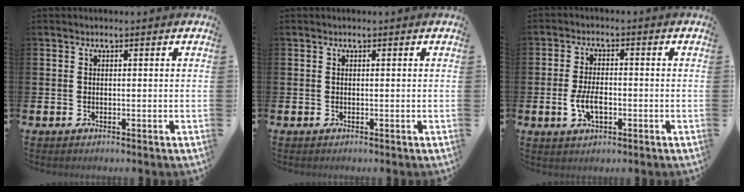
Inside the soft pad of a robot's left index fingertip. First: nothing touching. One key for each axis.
{"total": 0.0}
{"total": 4.3, "fx": -0.9, "fy": 2.4, "fz": 3.5, "tx": -0.059, "ty": 0.000, "tz": -0.020}